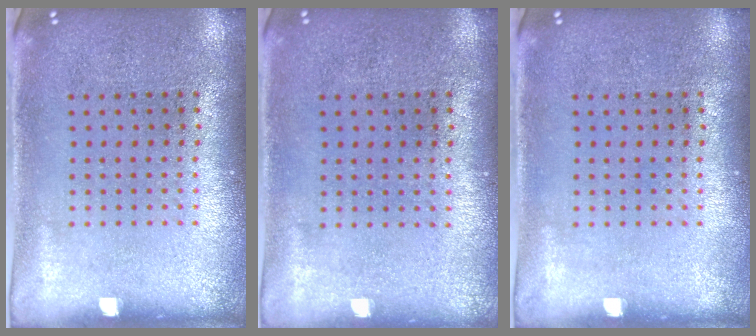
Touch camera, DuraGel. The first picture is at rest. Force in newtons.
{"total": 0.0}
{"total": 0.0}